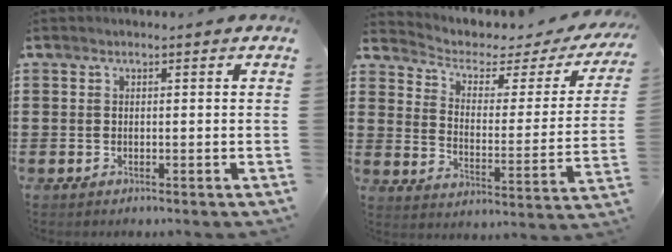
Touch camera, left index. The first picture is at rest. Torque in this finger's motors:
{"motor_torque": [2.14, 0.00, 0.17, 0.03]}